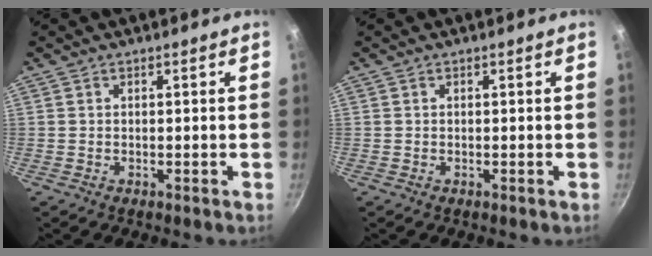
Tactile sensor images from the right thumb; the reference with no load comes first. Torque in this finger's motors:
{"motor_torque": [-0.08, 0.08, 0.03, 0.03, 0.00]}